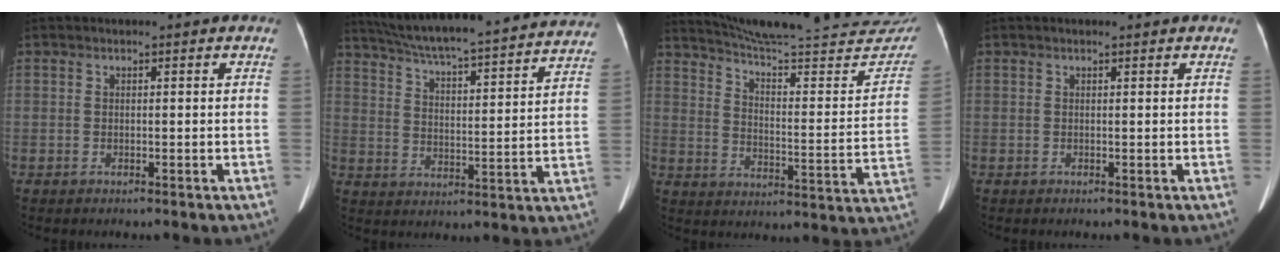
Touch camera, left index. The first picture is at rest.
{"total": 30.8, "force": [28.1, 2.6, 12.4], "torque": [-0.207, -0.038, 0.365]}
{"total": 29.5, "force": [27.2, 2.6, 11.1], "torque": [-0.164, -0.096, 0.343]}
{"total": 0.9, "force": [0.8, 0.0, 0.5], "torque": [-0.010, 0.012, 0.015]}